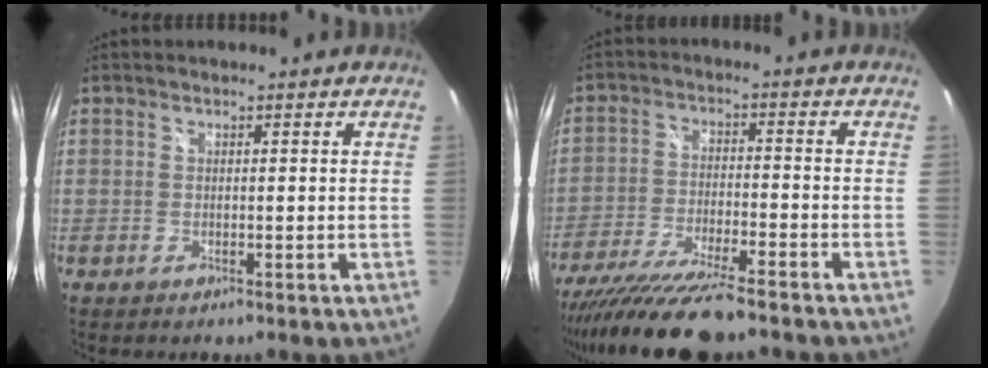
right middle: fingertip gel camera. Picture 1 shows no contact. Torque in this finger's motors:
{"motor_torque": [1.07, -1.07, 0.66, 0.14]}